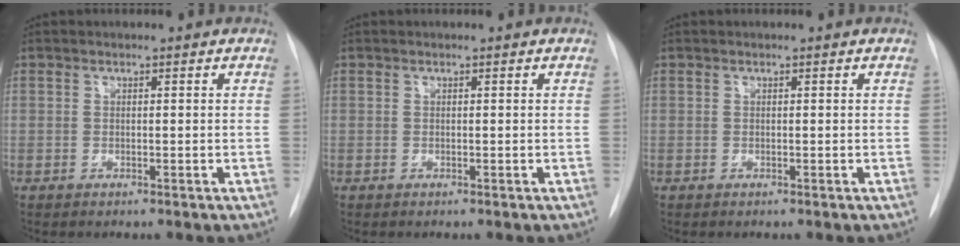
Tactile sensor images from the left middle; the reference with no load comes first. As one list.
[{"total": 0.0}, {"total": 0.0}]